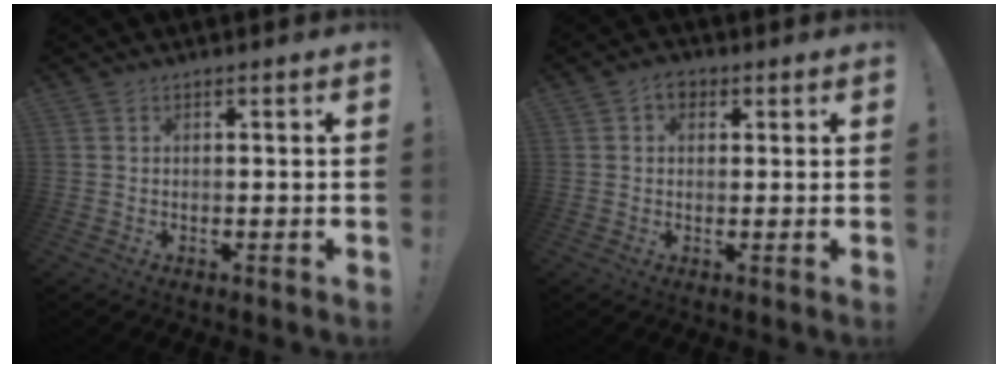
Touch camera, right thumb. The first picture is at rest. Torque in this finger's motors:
{"motor_torque": [-0.02, 0.58, -0.27, 0.23, 0.06]}